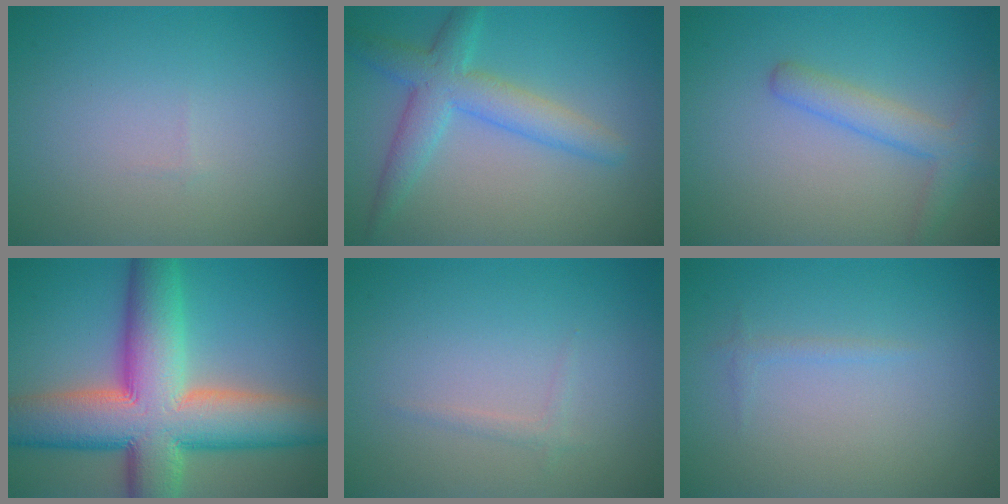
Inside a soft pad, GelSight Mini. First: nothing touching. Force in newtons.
{"total": 4.6, "press": 4.6, "slide": 0.2}
{"total": 2.9, "press": 2.9, "slide": 0.2}
{"total": 14.3, "press": 14.2, "slide": 0.8}
{"total": 0.8, "press": 0.8, "slide": 0.1}
{"total": 0.6, "press": 0.6, "slide": 0.1}